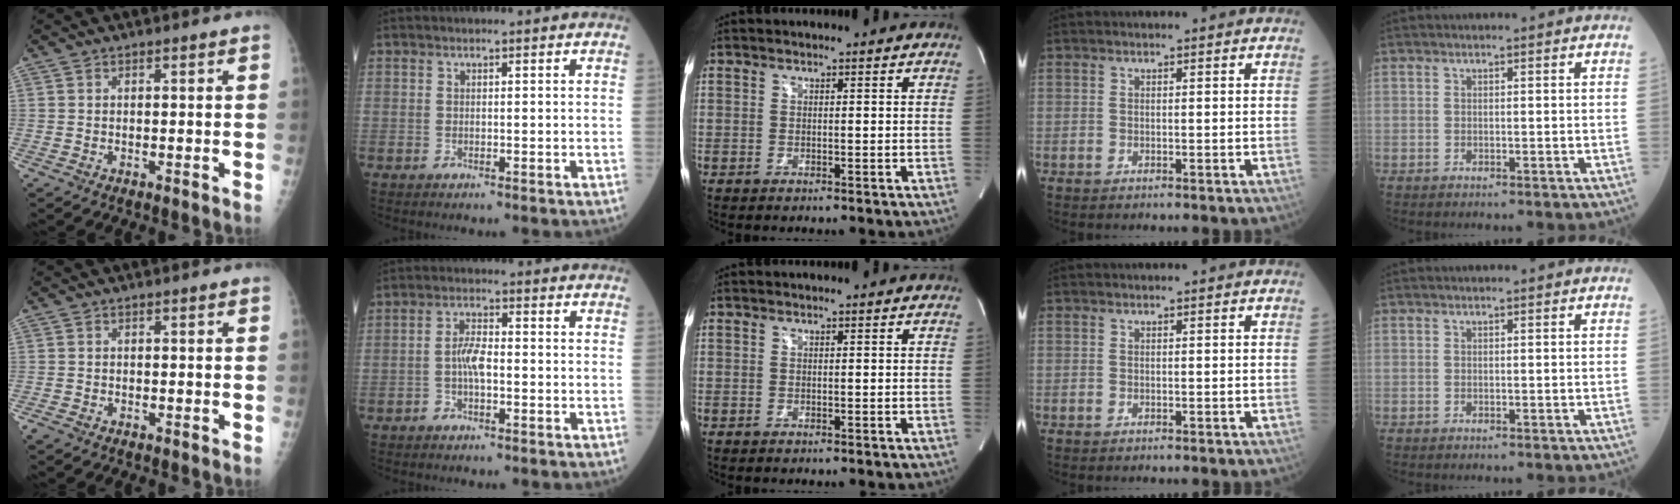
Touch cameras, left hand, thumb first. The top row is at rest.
{"thumb": {"total": 1.4, "force": [-0.9, 0.9, 0.6], "torque": [-0.013, 0.000, -0.018]}, "index": {"total": 3.7, "force": [-1.0, 1.4, 3.3], "torque": [-0.070, 0.007, -0.020]}}